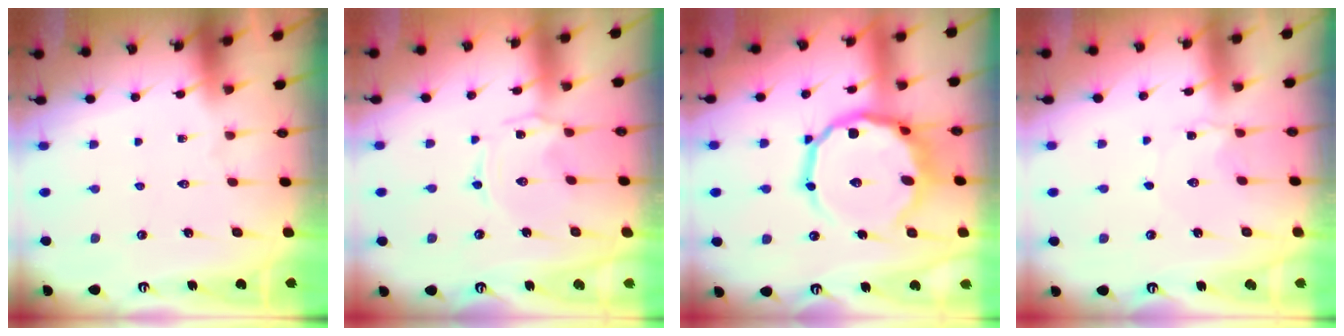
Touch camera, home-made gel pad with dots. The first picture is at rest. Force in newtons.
{"total": 0.6, "press": 0.5, "slide": 0.2}
{"total": 16.0, "press": 15.7, "slide": 2.8}
{"total": 2.5, "press": 2.5, "slide": 0.3}